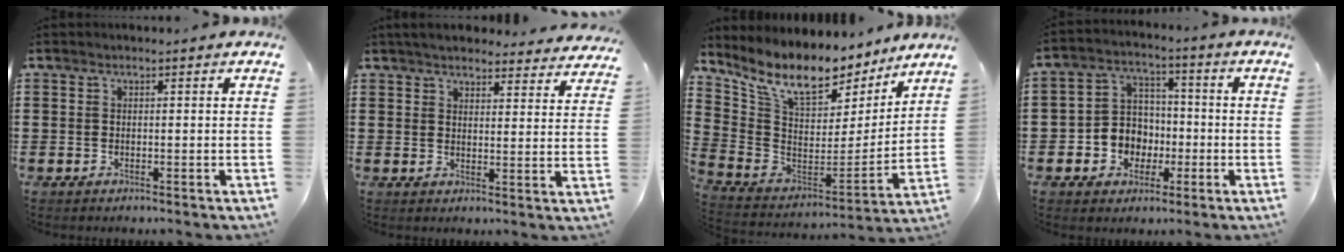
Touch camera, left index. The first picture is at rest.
{"total": 4.3, "force": [4.2, 0.3, 0.8], "torque": [-0.032, -0.018, 0.076]}
{"total": 11.1, "force": [8.7, 3.9, 5.6], "torque": [-0.142, -0.059, 0.153]}
{"total": 6.2, "force": [-1.5, 5.9, 1.5], "torque": [-0.053, 0.012, -0.029]}